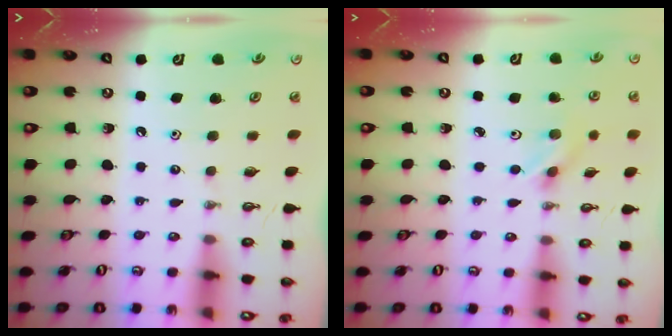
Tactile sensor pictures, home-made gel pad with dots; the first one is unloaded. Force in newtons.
{"total": 2.6, "press": 2.4, "slide": 0.8}